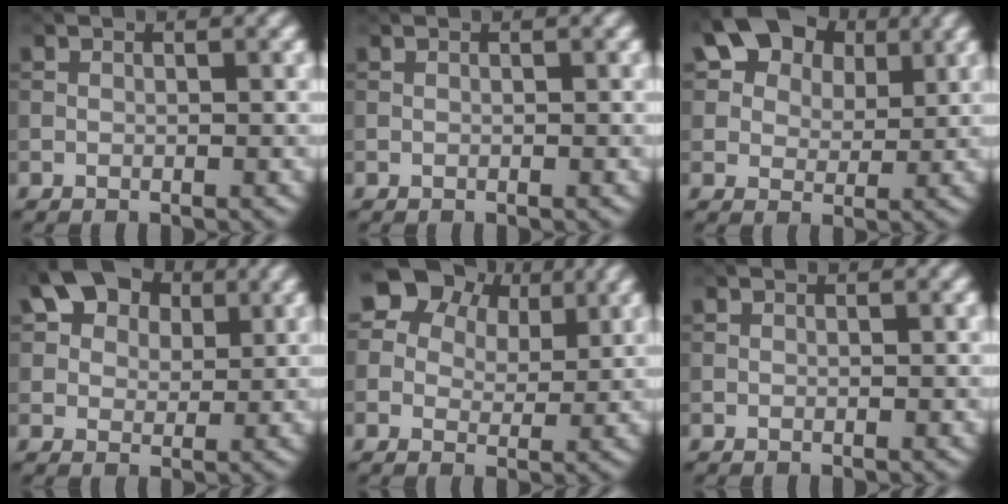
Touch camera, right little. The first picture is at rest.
{"total": 0.0}
{"total": 12.0, "force": [6.3, 8.0, 6.3], "torque": [-0.111, 0.028, 0.096]}
{"total": 9.4, "force": [4.8, 6.2, 5.2], "torque": [-0.103, 0.028, 0.067]}
{"total": 12.2, "force": [7.0, 8.3, 5.6], "torque": [-0.110, 0.026, 0.114]}
{"total": 0.0}